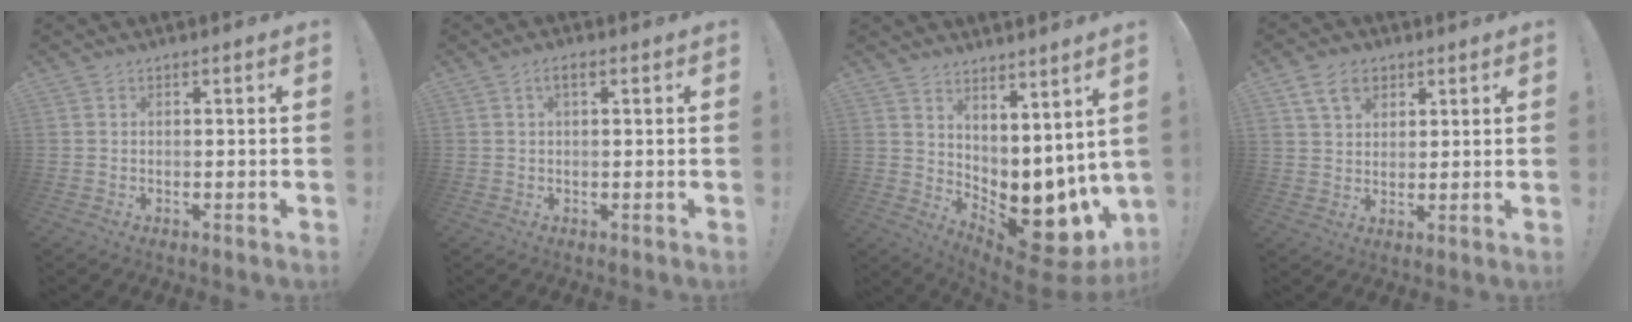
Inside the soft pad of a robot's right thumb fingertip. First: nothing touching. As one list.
[{"total": 2.1, "force": [0.6, 0.5, 1.9], "torque": [-0.033, 0.001, 0.008]}, {"total": 6.0, "force": [-0.8, 3.6, 4.8], "torque": [-0.032, -0.045, -0.010]}, {"total": 8.1, "force": [4.4, 5.7, 3.7], "torque": [-0.056, -0.010, 0.085]}]